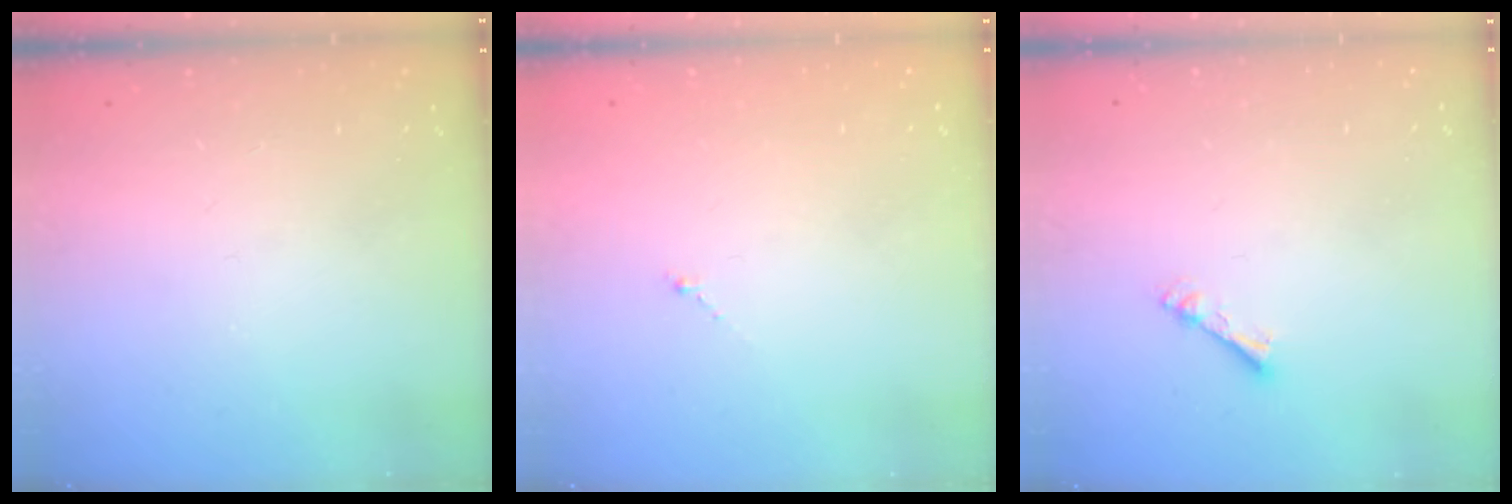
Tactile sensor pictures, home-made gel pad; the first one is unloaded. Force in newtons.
{"total": 0.0}
{"total": 2.4, "press": 2.4, "slide": 0.4}